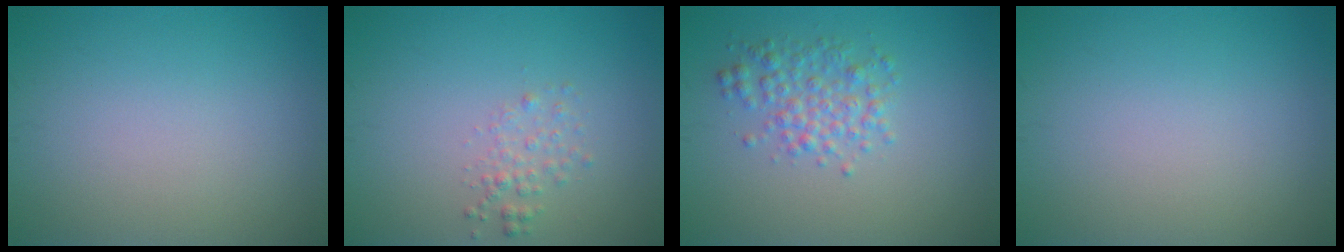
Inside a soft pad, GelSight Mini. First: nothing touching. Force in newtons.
{"total": 1.4, "press": 1.4, "slide": 0.1}
{"total": 2.9, "press": 2.9, "slide": 0.0}
{"total": 0.0}